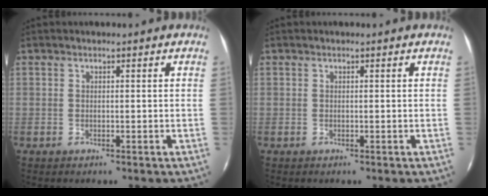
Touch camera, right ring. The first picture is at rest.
{"total": 0.0}